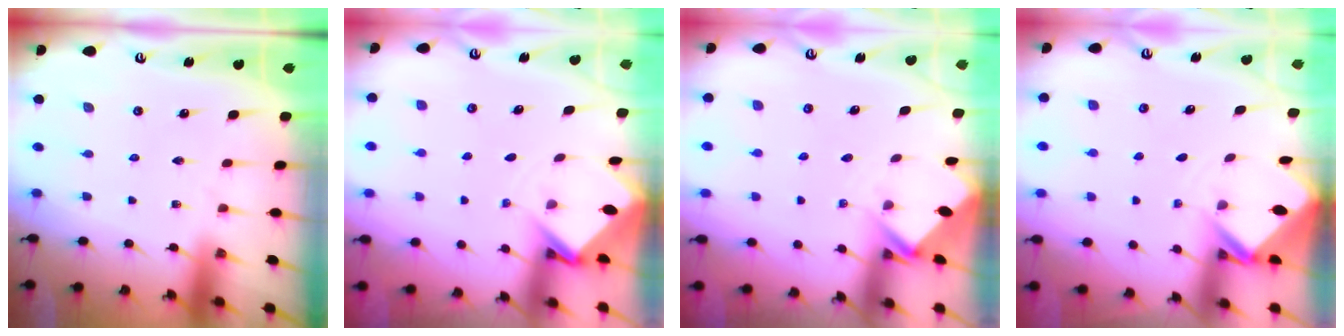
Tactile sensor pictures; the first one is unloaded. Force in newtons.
{"total": 2.9, "press": 2.9, "slide": 0.2}
{"total": 2.5, "press": 2.5, "slide": 0.2}
{"total": 2.7, "press": 2.7, "slide": 0.2}